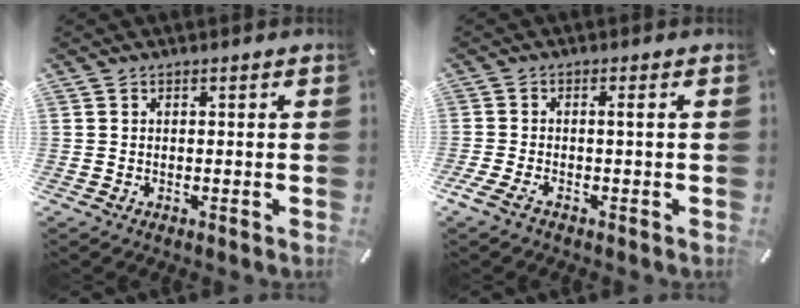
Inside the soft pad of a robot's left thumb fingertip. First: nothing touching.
{"total": 2.9, "force": [-0.9, 0.7, 2.7], "torque": [-0.053, -0.002, -0.018]}